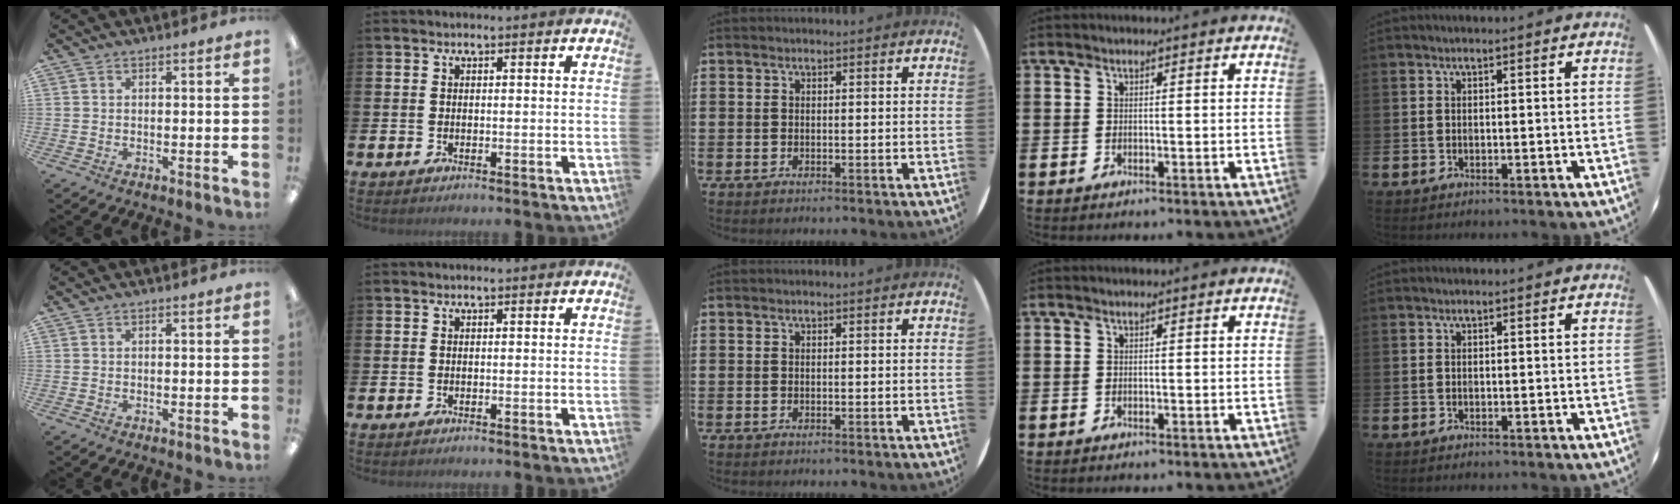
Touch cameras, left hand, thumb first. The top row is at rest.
{}